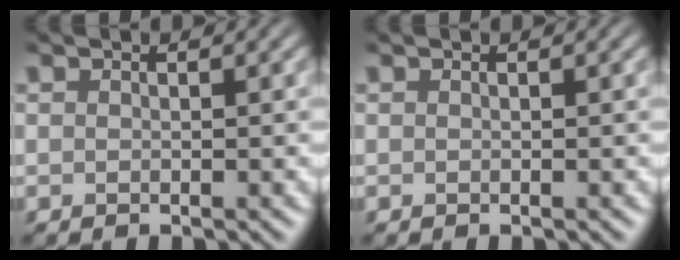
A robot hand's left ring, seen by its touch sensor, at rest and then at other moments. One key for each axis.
{"total": 0.0}